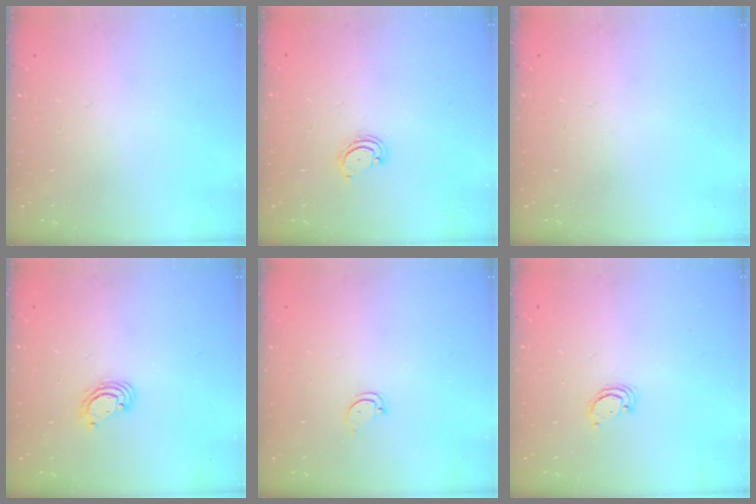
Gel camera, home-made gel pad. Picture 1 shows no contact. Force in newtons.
{"total": 3.3, "press": 3.3, "slide": 0.3}
{"total": 0.0}
{"total": 3.8, "press": 3.8, "slide": 0.2}
{"total": 3.1, "press": 3.1, "slide": 0.2}
{"total": 2.4, "press": 2.4, "slide": 0.2}